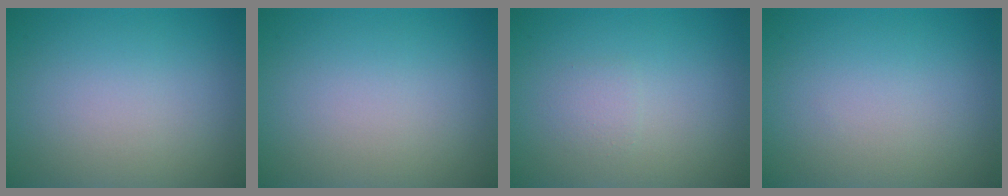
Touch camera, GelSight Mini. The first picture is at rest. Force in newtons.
{"total": 0.0}
{"total": 1.0, "press": 1.0, "slide": 0.1}
{"total": 0.0}